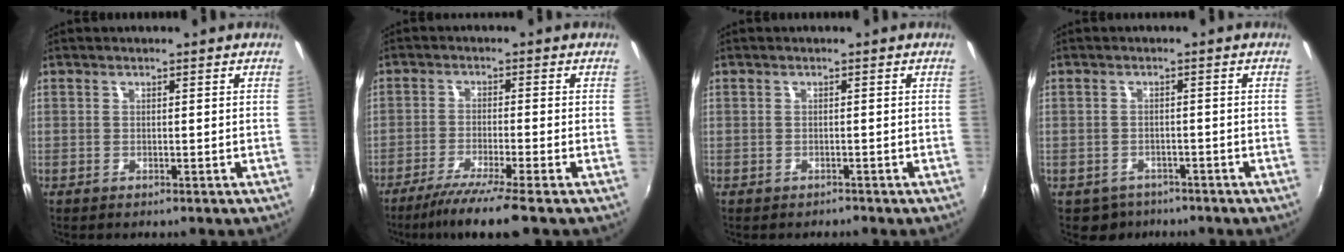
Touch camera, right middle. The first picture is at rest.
{"total": 7.6, "force": [-5.9, -0.8, 4.8], "torque": [-0.106, -0.017, -0.101]}
{"total": 0.7, "force": [-0.6, 0.4, -0.1], "torque": [-0.002, 0.000, -0.009]}
{"total": 3.8, "force": [-2.8, 2.5, 0.3], "torque": [-0.017, -0.003, -0.043]}